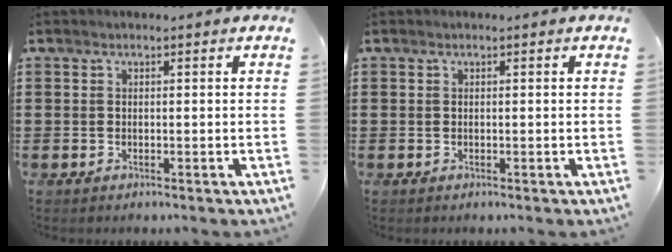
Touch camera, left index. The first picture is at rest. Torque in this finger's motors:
{"motor_torque": [0.00, 0.00, 0.00, 0.00]}